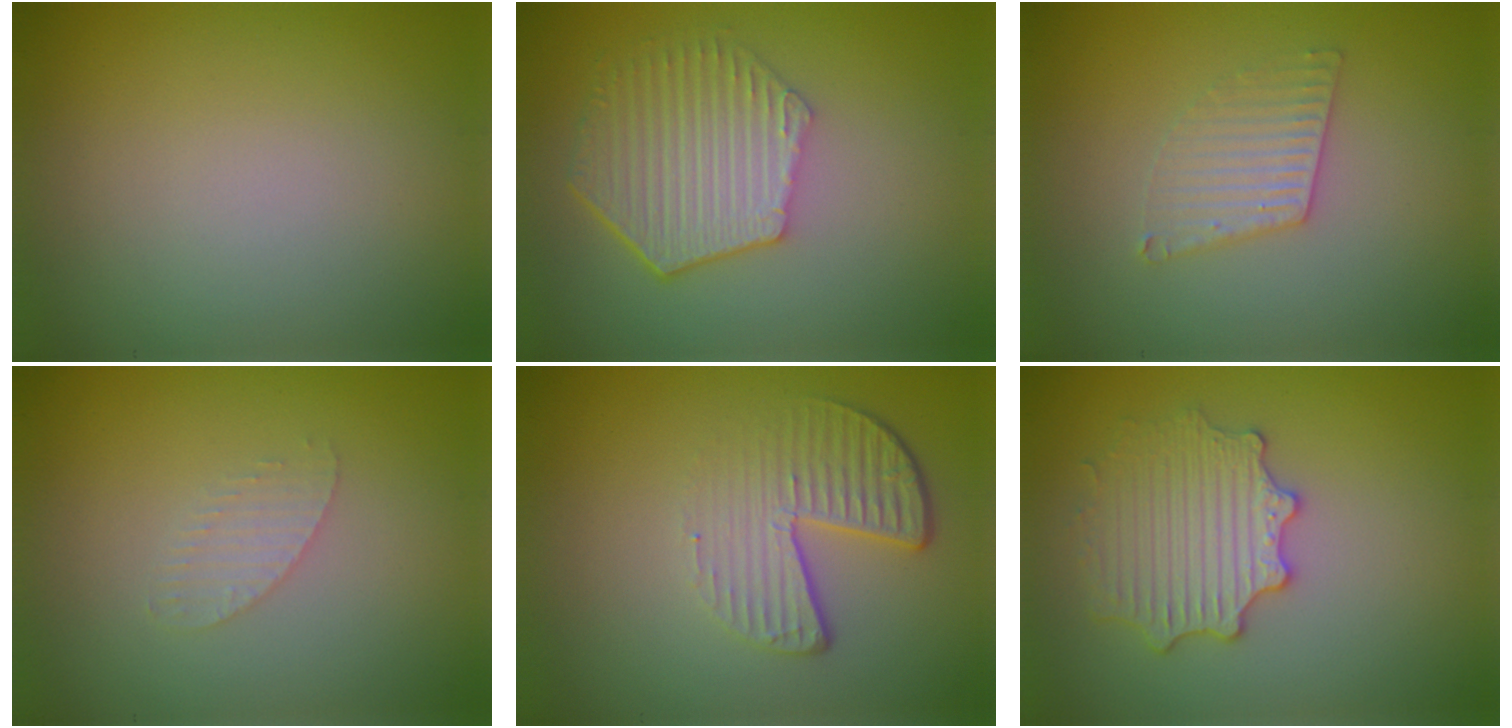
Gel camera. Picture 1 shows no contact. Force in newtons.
{"total": 6.0, "press": 4.6, "slide": 3.9}
{"total": 2.5, "press": 2.5, "slide": 0.2}
{"total": 1.4, "press": 1.4, "slide": 0.1}
{"total": 4.4, "press": 2.8, "slide": 3.3}
{"total": 3.6, "press": 3.6, "slide": 0.6}